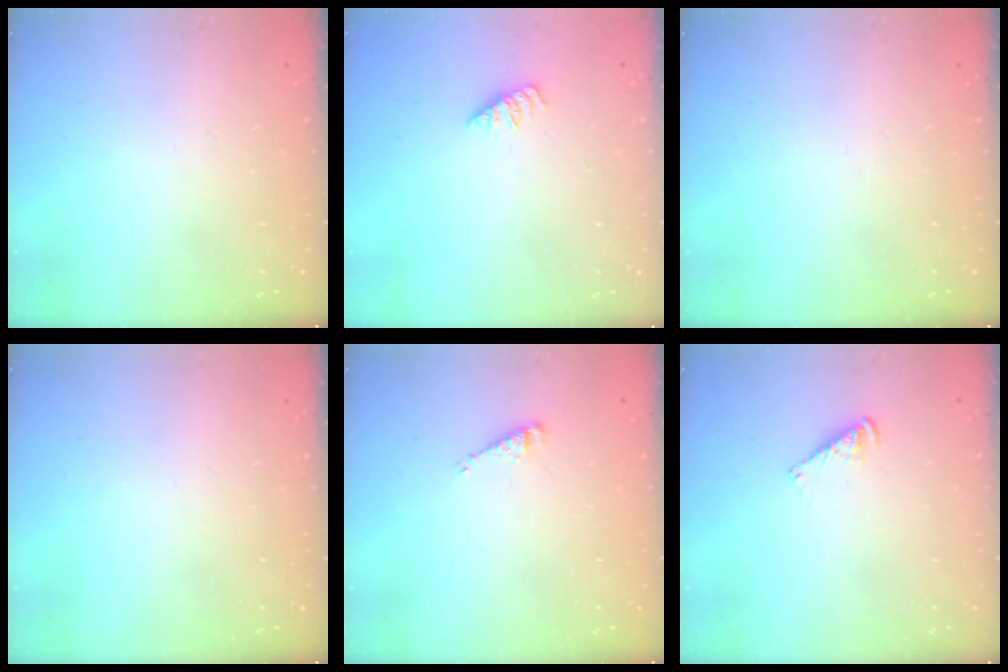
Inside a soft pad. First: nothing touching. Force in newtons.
{"total": 1.4, "press": 1.3, "slide": 0.3}
{"total": 0.0}
{"total": 0.0}
{"total": 3.9, "press": 3.8, "slide": 0.4}
{"total": 3.8, "press": 3.8, "slide": 0.7}